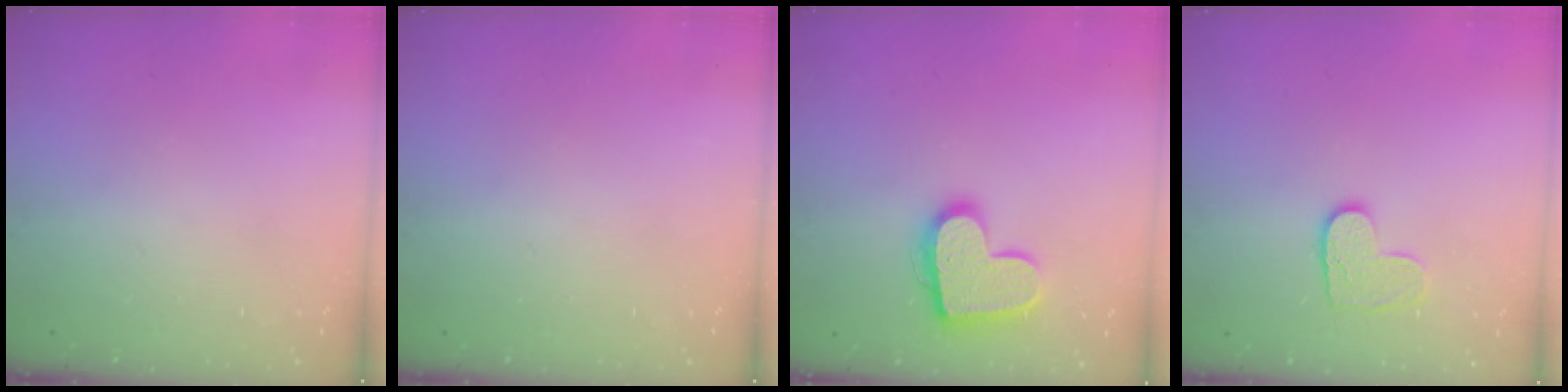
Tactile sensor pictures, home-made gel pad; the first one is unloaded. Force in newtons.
{"total": 0.0}
{"total": 15.8, "press": 15.8, "slide": 1.0}
{"total": 8.2, "press": 8.2, "slide": 0.5}